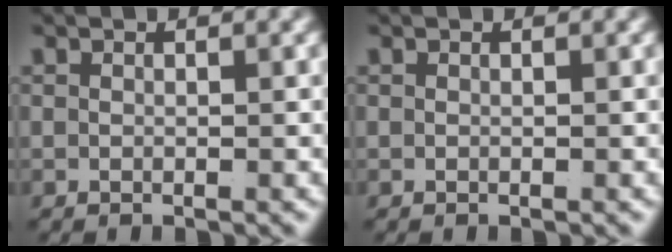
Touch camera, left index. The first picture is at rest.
{"total": 0.0}